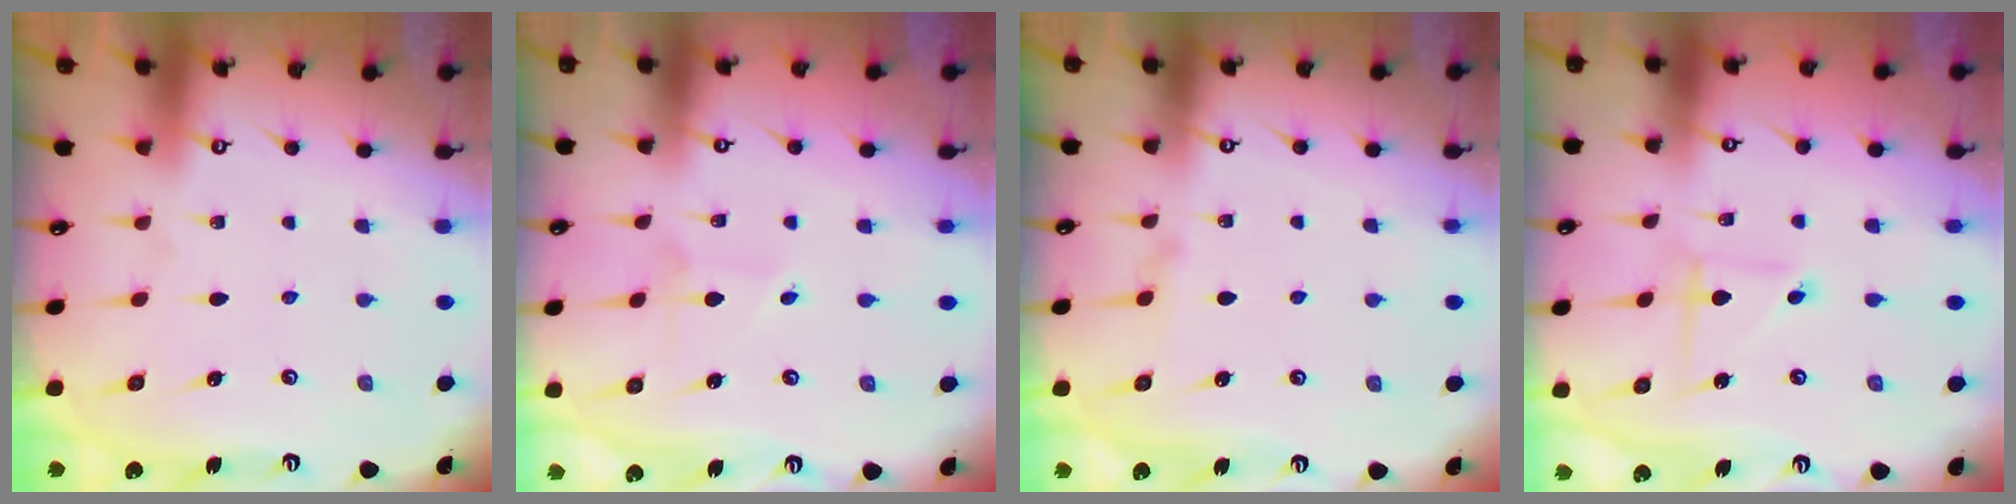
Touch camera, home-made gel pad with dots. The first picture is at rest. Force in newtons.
{"total": 1.5, "press": 1.5, "slide": 0.1}
{"total": 0.0}
{"total": 2.2, "press": 2.2, "slide": 0.3}